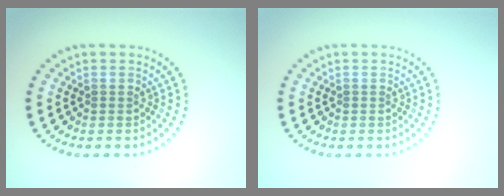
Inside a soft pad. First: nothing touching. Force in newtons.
{"total": 0.0}